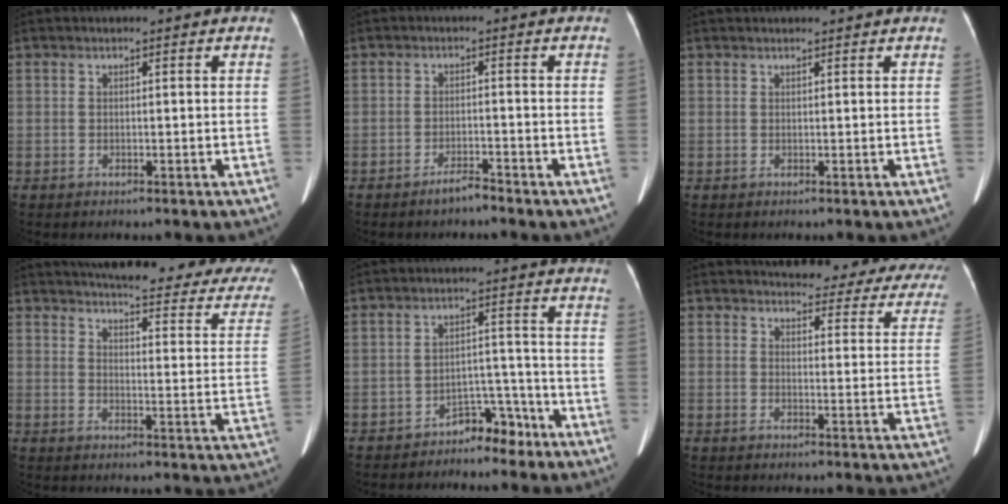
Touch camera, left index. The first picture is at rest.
{"total": 2.3, "force": [-2.1, 0.1, 0.9], "torque": [-0.019, -0.003, -0.039]}
{"total": 3.4, "force": [3.1, 0.0, 1.2], "torque": [-0.012, 0.028, 0.041]}
{"total": 27.2, "force": [23.3, 5.3, 13.0], "torque": [-0.170, -0.050, 0.254]}
{"total": 4.7, "force": [-4.0, 2.1, 1.4], "torque": [-0.016, 0.020, -0.061]}
{"total": 23.9, "force": [22.2, 5.7, 6.6], "torque": [-0.067, -0.069, 0.233]}